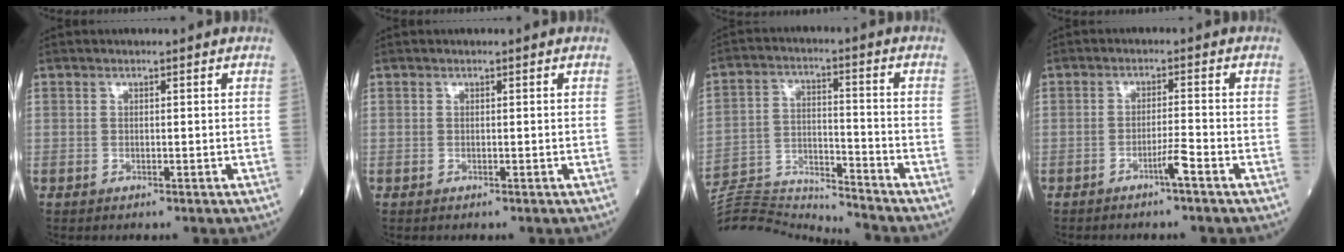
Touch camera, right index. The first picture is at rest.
{"total": 0.0}
{"total": 14.6, "force": [-14.5, -1.4, 0.7], "torque": [-0.018, 0.023, -0.251]}
{"total": 2.6, "force": [-1.7, -0.5, 1.9], "torque": [-0.037, -0.002, -0.029]}